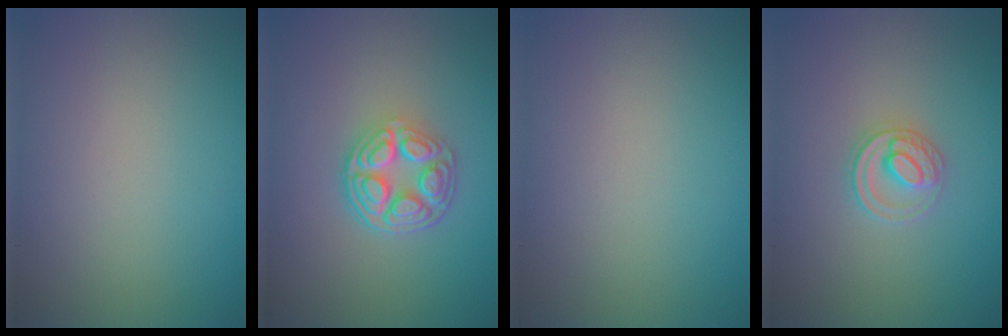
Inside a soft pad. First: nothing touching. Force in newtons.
{"total": 5.1, "press": 3.7, "slide": 3.5}
{"total": 0.0}
{"total": 2.5, "press": 2.4, "slide": 0.3}